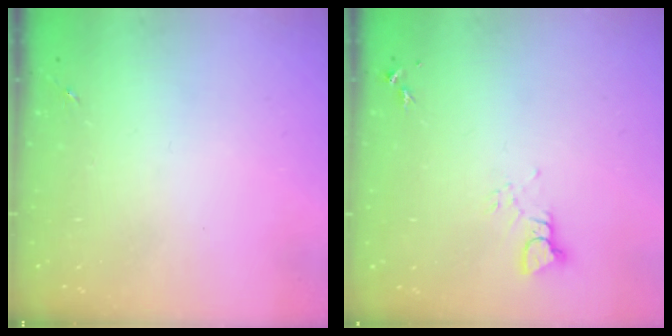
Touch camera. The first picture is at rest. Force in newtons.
{"total": 3.4, "press": 3.4, "slide": 0.3}